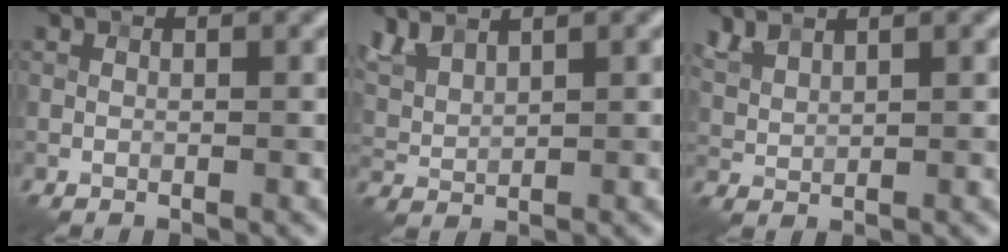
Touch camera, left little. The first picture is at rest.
{"total": 2.9, "force": [2.2, 1.1, 1.5], "torque": [-0.041, 0.006, 0.053]}
{"total": 1.9, "force": [1.6, 0.6, 0.9], "torque": [-0.024, 0.003, 0.041]}